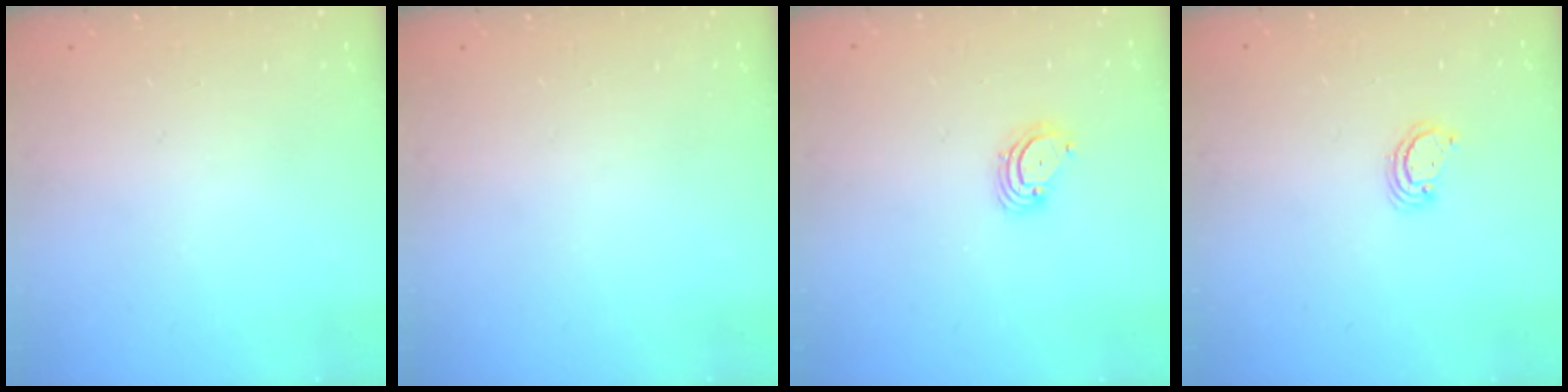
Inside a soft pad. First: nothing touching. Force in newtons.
{"total": 0.0}
{"total": 3.3, "press": 3.3, "slide": 0.3}
{"total": 2.3, "press": 2.3, "slide": 0.1}